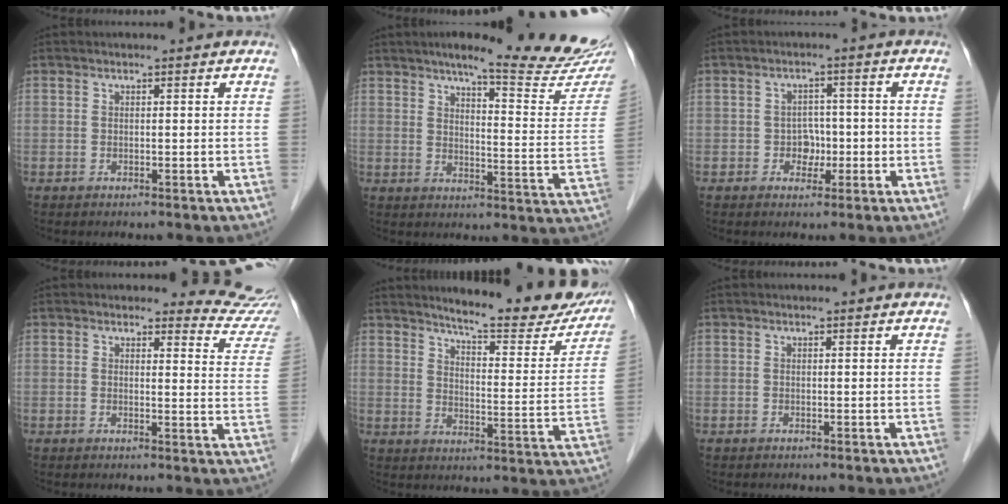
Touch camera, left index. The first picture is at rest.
{"total": 17.8, "force": [15.5, 0.7, 8.8], "torque": [-0.111, -0.061, 0.186]}
{"total": 3.5, "force": [-1.0, 2.7, 1.9], "torque": [-0.023, 0.010, -0.014]}
{"total": 7.8, "force": [7.7, 1.1, -0.3], "torque": [0.026, -0.065, 0.052]}
{"total": 19.3, "force": [17.3, 3.0, 8.1], "torque": [-0.095, -0.058, 0.209]}
{"total": 0.0}